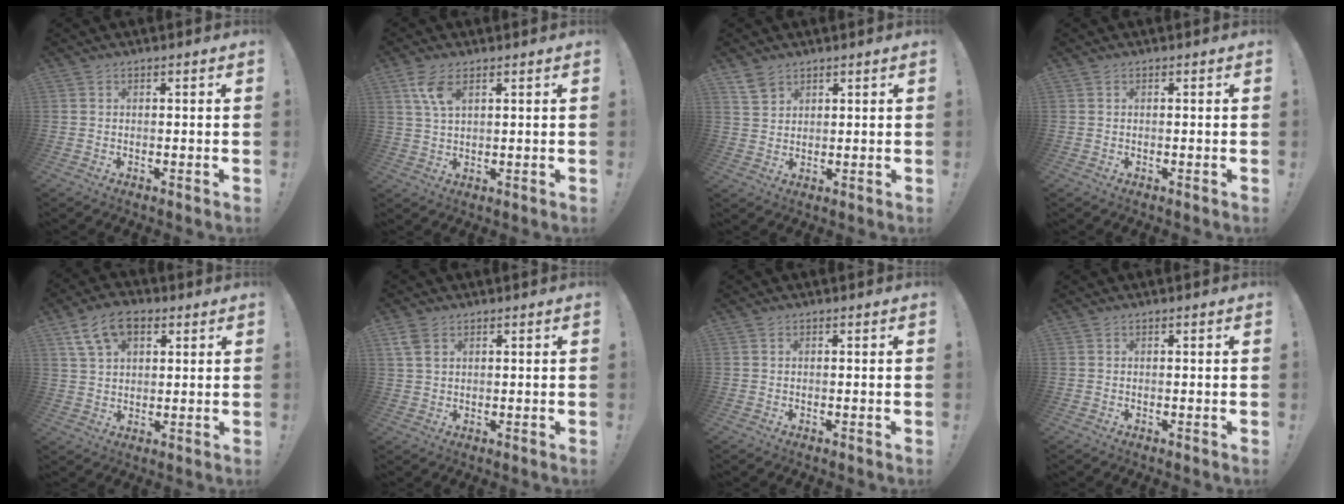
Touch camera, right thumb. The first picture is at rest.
{"total": 6.7, "force": [3.4, 2.9, 5.0], "torque": [-0.101, -0.011, 0.063]}
{"total": 4.2, "force": [3.3, 2.4, 1.1], "torque": [-0.009, -0.022, 0.062]}
{"total": 0.0}
{"total": 11.3, "force": [5.5, 6.9, 7.1], "torque": [-0.115, -0.009, 0.107]}
{"total": 4.6, "force": [2.4, 2.9, 2.7], "torque": [-0.039, -0.008, 0.047]}
{"total": 0.0}
{"total": 0.0}